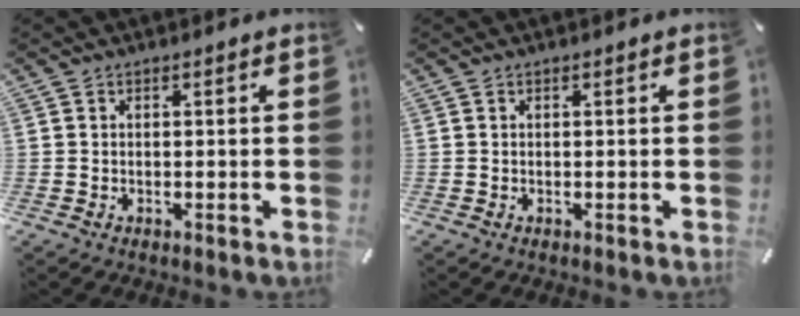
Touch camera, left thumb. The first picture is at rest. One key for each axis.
{"total": 0.0}